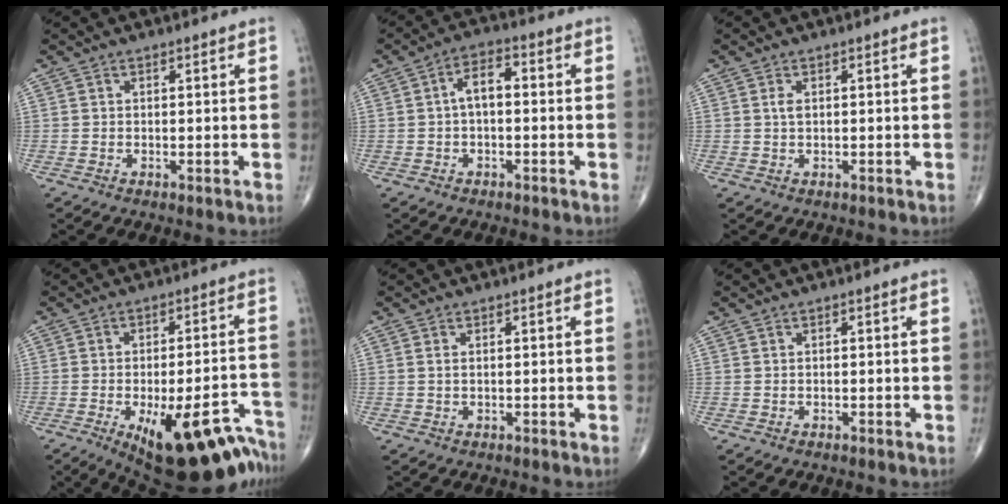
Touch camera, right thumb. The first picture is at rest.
{"total": 5.0, "force": [-0.1, 2.7, 4.2], "torque": [-0.063, 0.021, -0.011]}
{"total": 1.3, "force": [0.3, 0.7, 1.1], "torque": [-0.023, 0.003, 0.008]}
{"total": 20.2, "force": [-13.5, 6.7, 13.5], "torque": [-0.103, 0.065, -0.179]}
{"total": 0.8, "force": [0.2, 0.4, 0.6], "torque": [-0.017, 0.005, 0.005]}
{"total": 0.0}